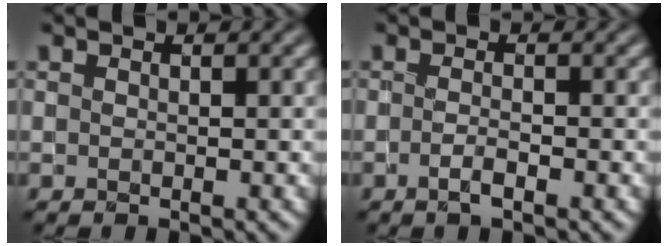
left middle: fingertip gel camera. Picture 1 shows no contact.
{"total": 1.5, "force": [-0.7, 0.4, 1.2], "torque": [-0.023, -0.002, -0.015]}